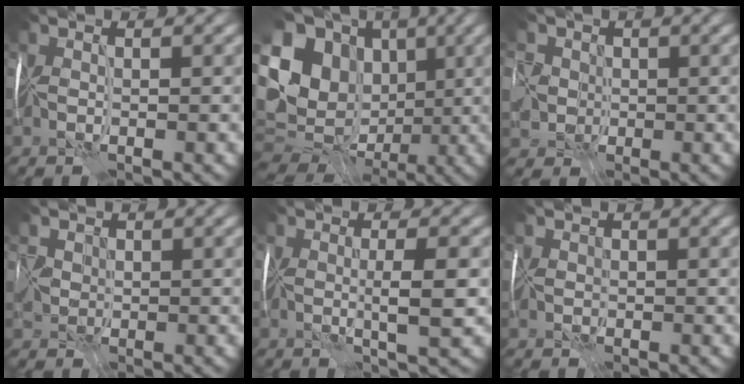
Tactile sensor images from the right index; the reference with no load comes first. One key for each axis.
{"total": 16.9, "fx": 1.4, "fy": 13.7, "fz": 9.8, "tx": -0.214, "ty": 0.012, "tz": 0.033}
{"total": 4.1, "fx": 0.3, "fy": 3.9, "fz": 1.2, "tx": -0.030, "ty": 0.022, "tz": -0.008}
{"total": 2.0, "fx": 0.6, "fy": 1.8, "fz": 0.4, "tx": -0.019, "ty": 0.006, "tz": 0.008}
{"total": 2.8, "fx": -0.2, "fy": 0.3, "fz": 2.7, "tx": -0.048, "ty": 0.002, "tz": -0.004}
{"total": 0.7, "fx": 0.2, "fy": 0.4, "fz": -0.5, "tx": 0.007, "ty": 0.006, "tz": 0.004}